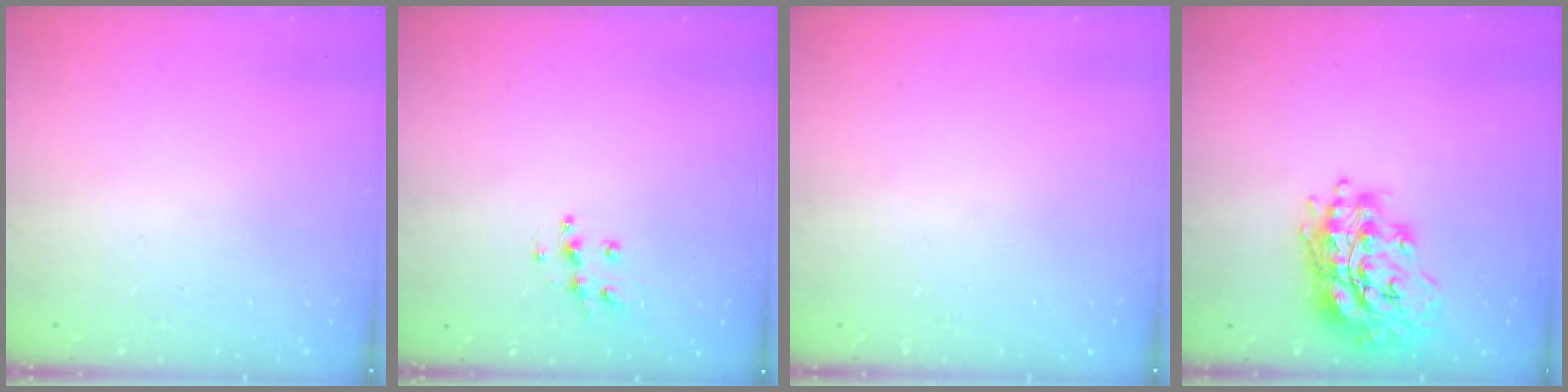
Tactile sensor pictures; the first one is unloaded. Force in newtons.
{"total": 7.3, "press": 7.3, "slide": 0.1}
{"total": 0.0}
{"total": 18.7, "press": 18.7, "slide": 1.8}